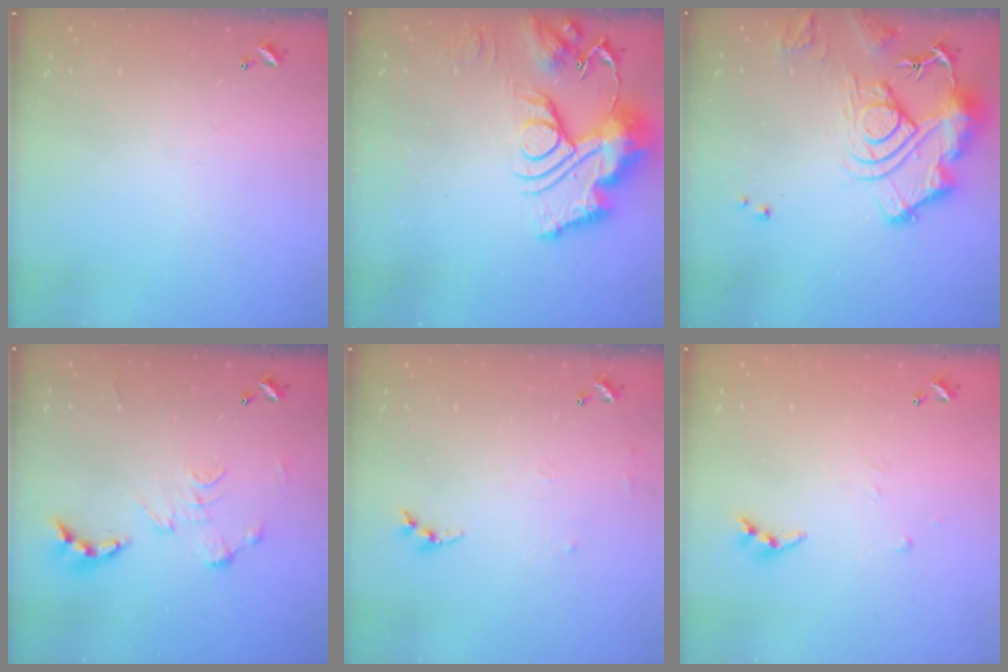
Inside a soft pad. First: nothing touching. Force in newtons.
{"total": 17.9, "press": 17.8, "slide": 1.9}
{"total": 16.2, "press": 16.1, "slide": 1.7}
{"total": 0.0}
{"total": 6.5, "press": 6.5, "slide": 0.8}
{"total": 4.4, "press": 4.4, "slide": 0.3}